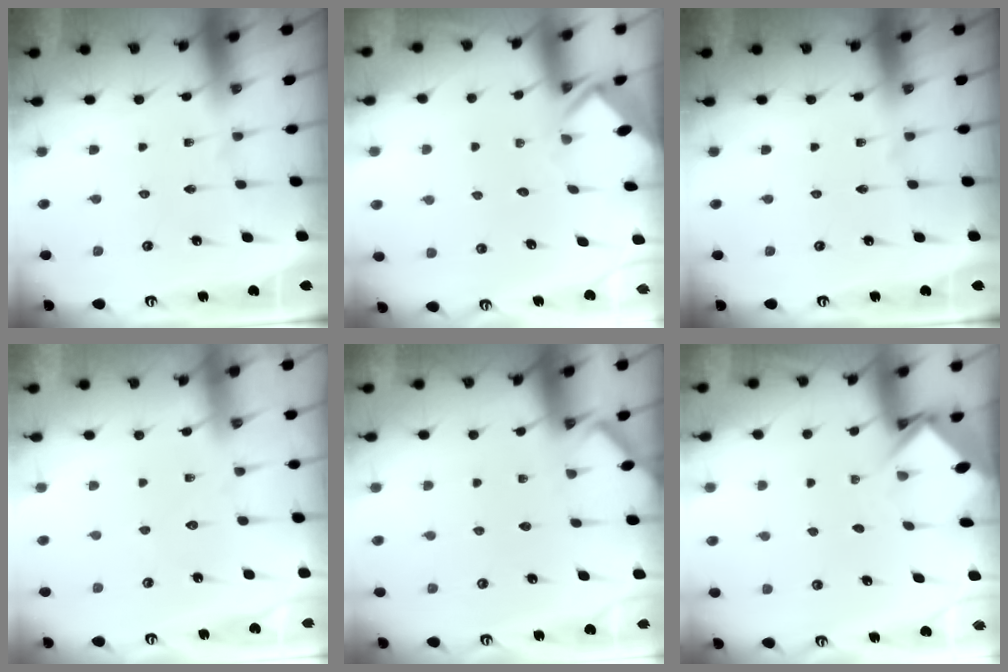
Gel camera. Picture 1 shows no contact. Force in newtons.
{"total": 3.7, "press": 3.6, "slide": 0.3}
{"total": 0.0}
{"total": 5.3, "press": 5.2, "slide": 0.6}
{"total": 2.3, "press": 2.3, "slide": 0.3}
{"total": 3.7, "press": 3.7, "slide": 0.2}